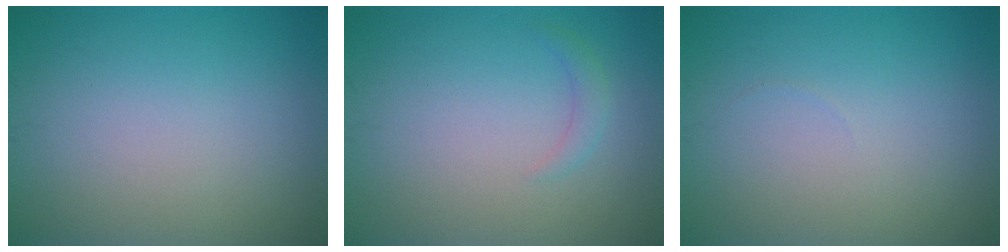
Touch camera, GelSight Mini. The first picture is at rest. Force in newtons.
{"total": 1.1, "press": 1.1, "slide": 0.0}
{"total": 0.0}